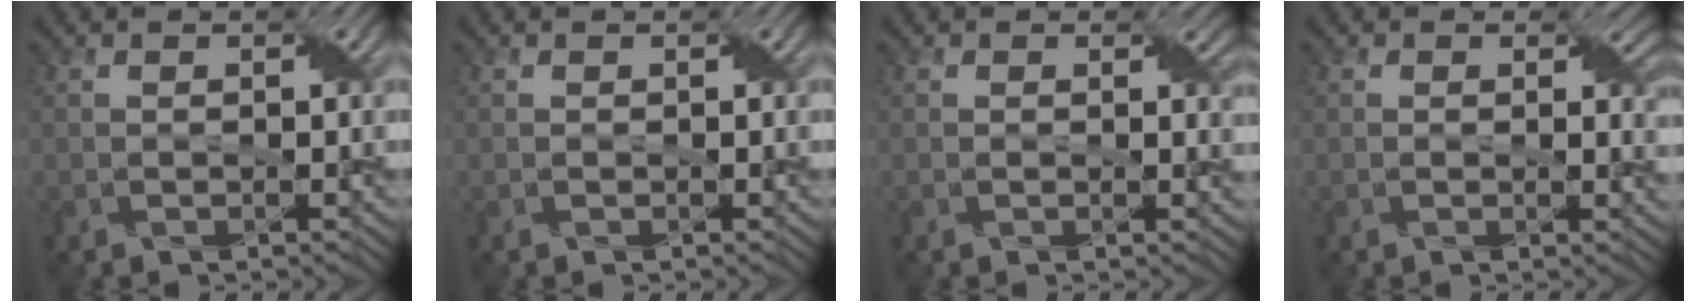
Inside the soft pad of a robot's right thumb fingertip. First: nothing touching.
{"total": 0.0}
{"total": 1.6, "force": [0.6, 0.9, 1.1], "torque": [-0.017, -0.005, 0.011]}
{"total": 3.0, "force": [1.0, 1.8, 2.1], "torque": [-0.029, -0.008, 0.014]}